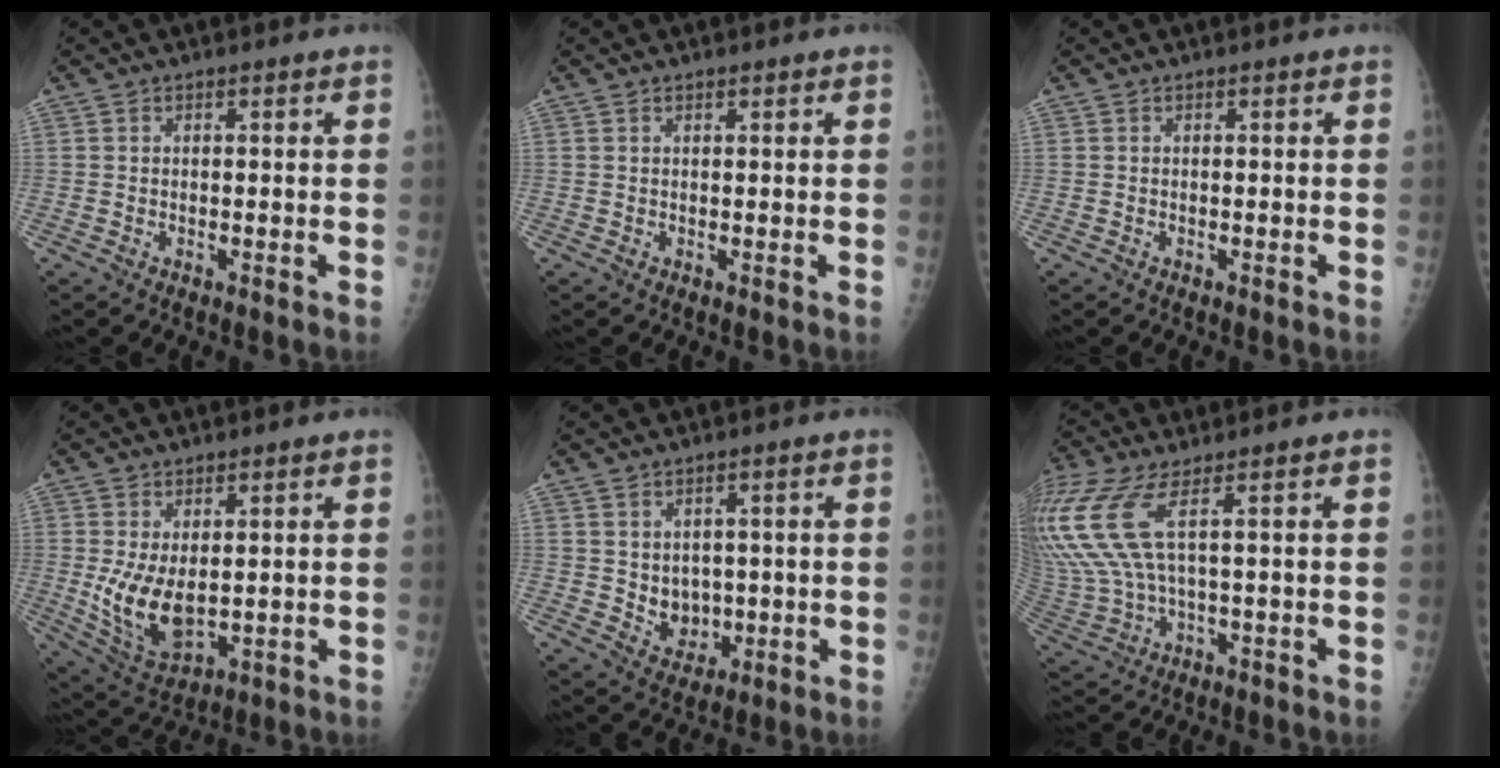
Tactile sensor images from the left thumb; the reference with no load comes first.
{"total": 0.6, "force": [0.5, 0.3, 0.2], "torque": [0.001, -0.004, 0.007]}
{"total": 0.0}
{"total": 9.8, "force": [0.2, 5.4, 8.1], "torque": [-0.136, -0.022, 0.023]}
{"total": 5.8, "force": [0.3, 4.8, 3.3], "torque": [-0.017, -0.013, 0.019]}
{"total": 14.6, "force": [4.8, 4.7, 13.0], "torque": [-0.353, -0.008, 0.104]}